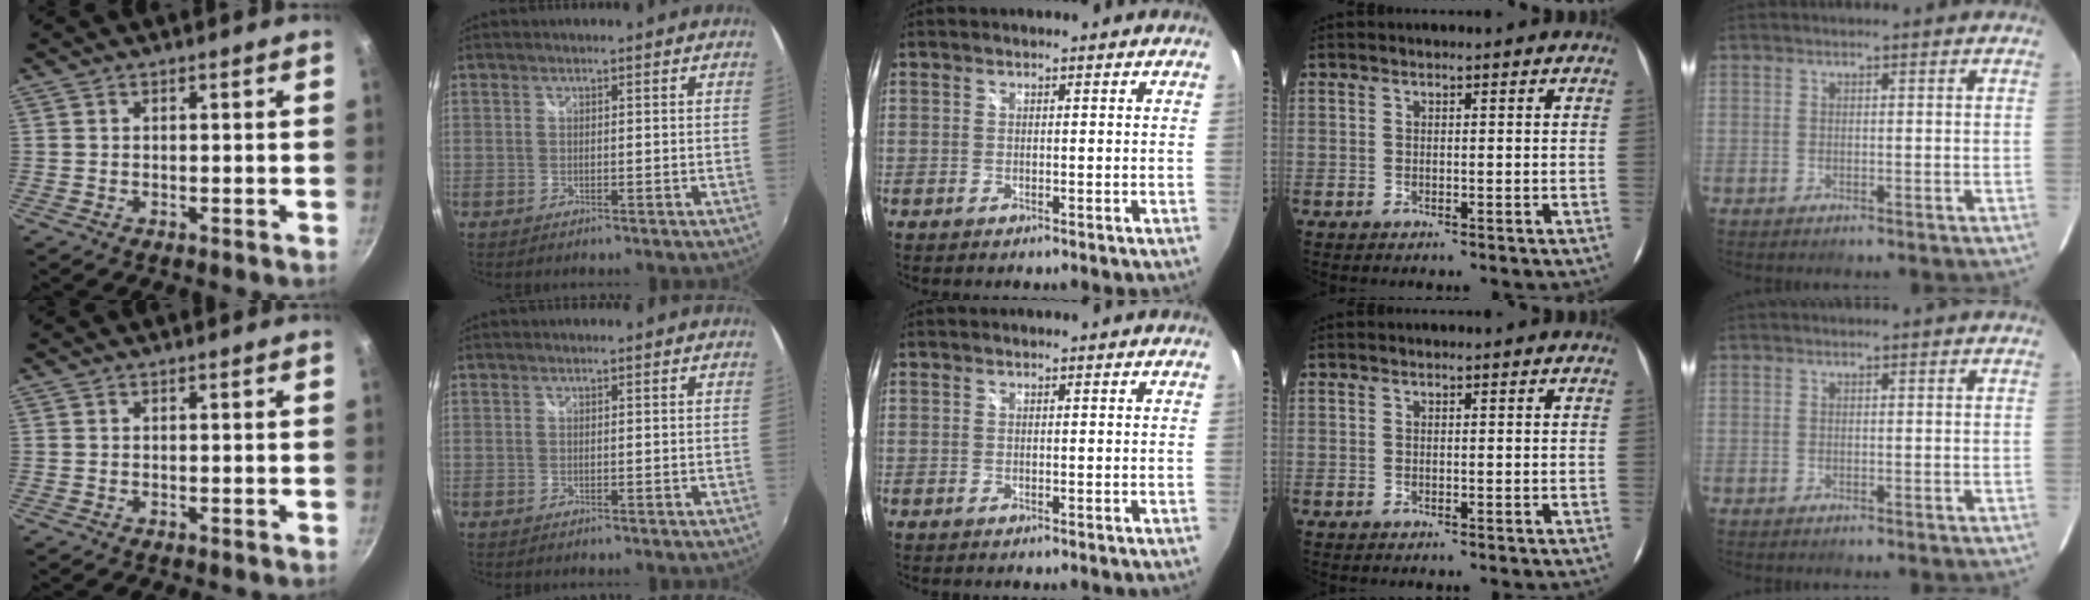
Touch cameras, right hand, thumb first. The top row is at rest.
{}